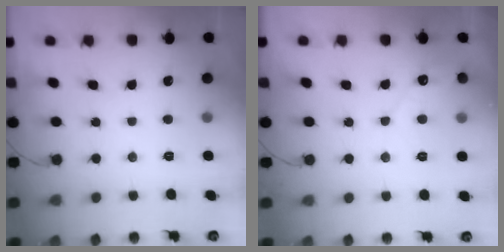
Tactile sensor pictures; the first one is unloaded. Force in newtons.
{"total": 4.0, "press": 4.0, "slide": 0.2}